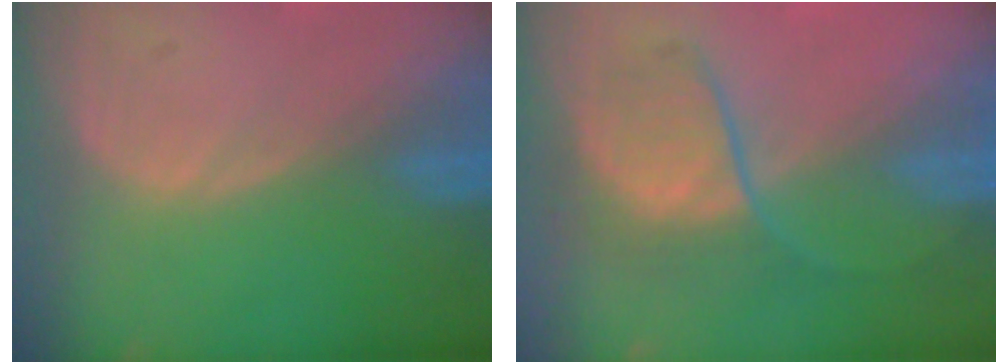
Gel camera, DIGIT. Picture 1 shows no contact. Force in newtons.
{"total": 6.6, "press": 6.5, "slide": 1.3}